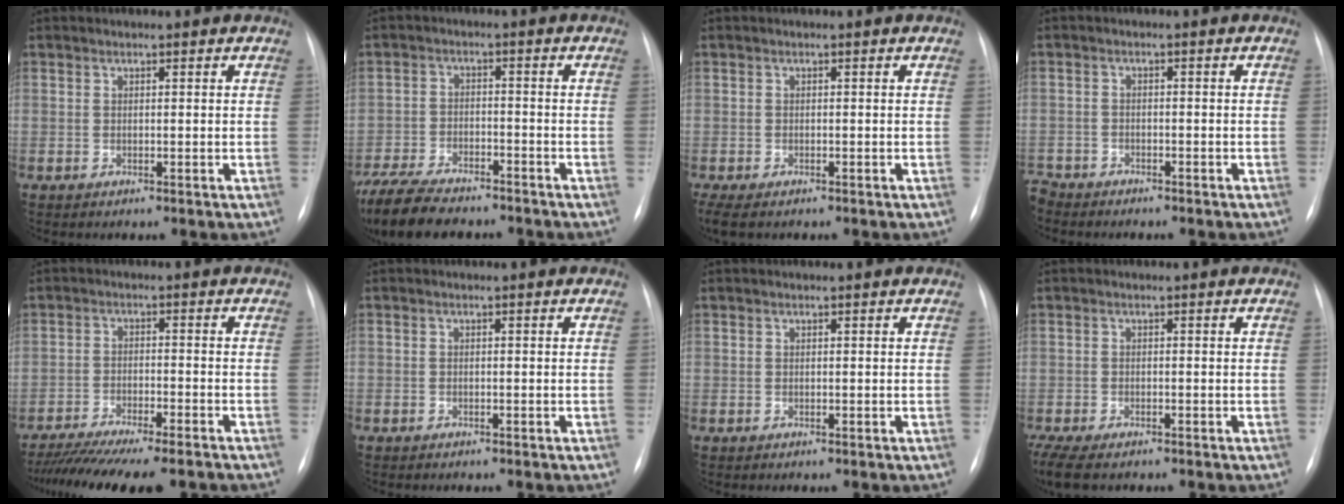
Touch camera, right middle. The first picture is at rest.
{"total": 14.8, "force": [-12.4, 4.4, 6.9], "torque": [-0.152, -0.016, -0.198]}
{"total": 5.5, "force": [-4.0, 2.2, 2.9], "torque": [-0.054, -0.009, -0.060]}
{"total": 5.5, "force": [-4.8, 2.5, 1.0], "torque": [-0.015, -0.005, -0.077]}
{"total": 14.8, "force": [-12.9, 1.6, 7.2], "torque": [-0.114, -0.021, -0.189]}
{"total": 0.8, "force": [-0.6, 0.4, 0.3], "torque": [-0.007, 0.001, -0.007]}
{"total": 0.0}
{"total": 9.1, "force": [-6.8, 3.6, 4.9], "torque": [-0.109, -0.007, -0.104]}